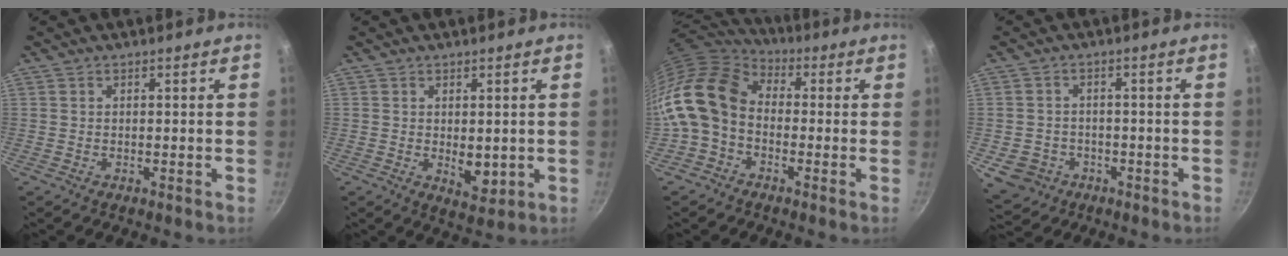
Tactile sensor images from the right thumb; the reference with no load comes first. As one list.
[{"total": 4.5, "force": [0.0, 2.6, 3.7], "torque": [-0.048, -0.015, 0.005]}, {"total": 14.8, "force": [-2.0, 11.1, 9.7], "torque": [-0.178, 0.043, -0.062]}, {"total": 6.8, "force": [-2.5, 5.7, 2.6], "torque": [-0.029, 0.021, -0.027]}]